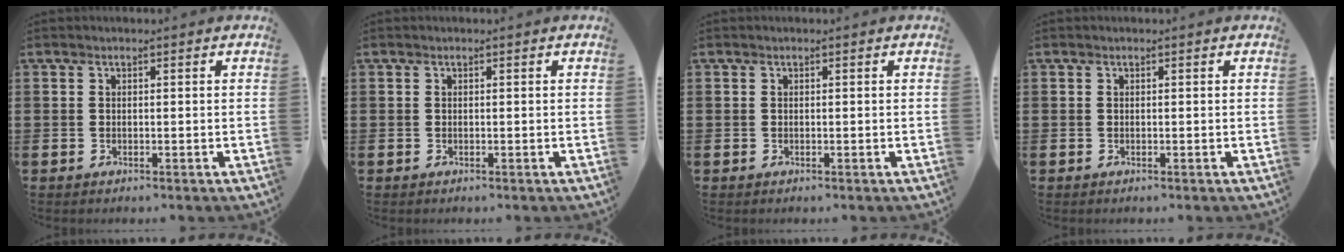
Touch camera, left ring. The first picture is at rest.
{"total": 0.0}
{"total": 0.0}
{"total": 0.0}